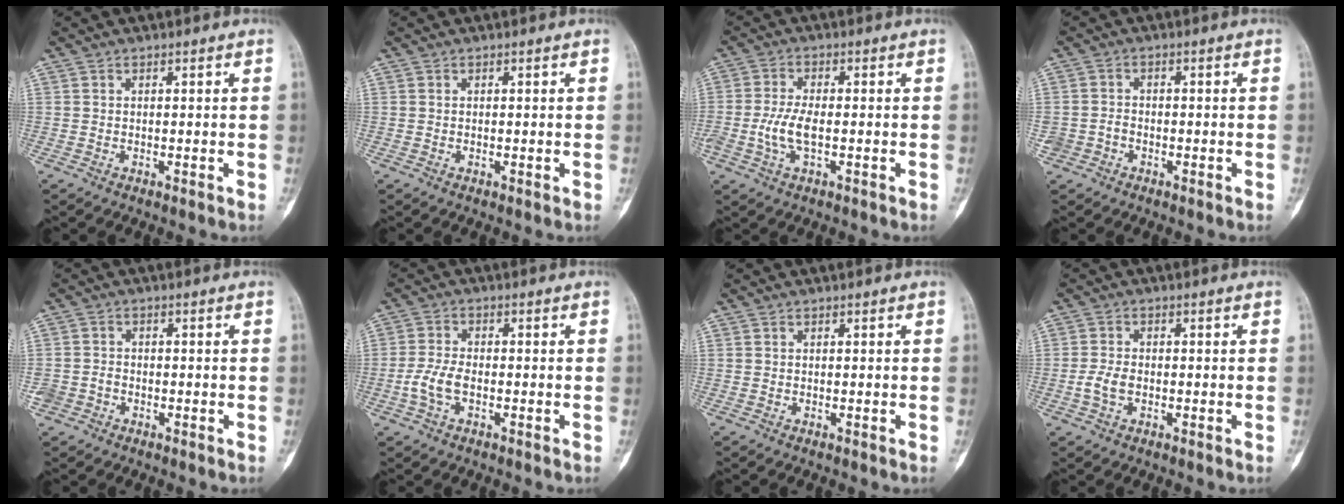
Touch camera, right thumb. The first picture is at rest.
{"total": 0.0}
{"total": 5.6, "force": [-1.1, 2.4, 4.9], "torque": [-0.113, 0.004, -0.021]}
{"total": 2.7, "force": [-1.1, 2.4, 0.7], "torque": [-0.002, 0.013, -0.023]}
{"total": 3.5, "force": [-1.5, 3.0, 1.0], "torque": [-0.012, 0.016, -0.027]}
{"total": 4.8, "force": [-1.5, 2.5, 3.9], "torque": [-0.090, 0.014, -0.031]}
{"total": 0.0}
{"total": 3.4, "force": [-0.9, 2.1, 2.5], "torque": [-0.055, 0.008, -0.019]}